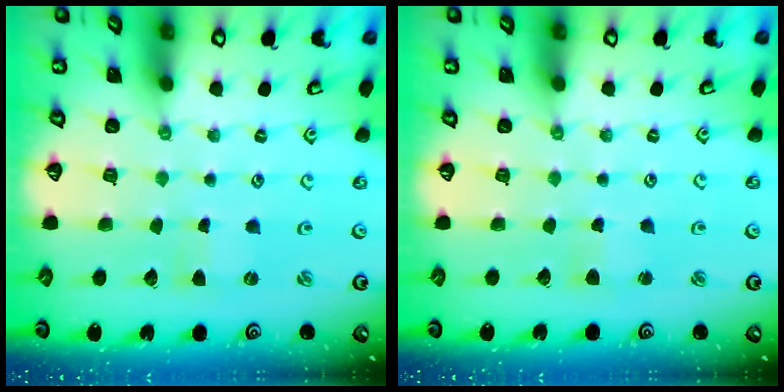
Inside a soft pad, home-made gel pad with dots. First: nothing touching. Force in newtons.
{"total": 2.7, "press": 2.7, "slide": 0.3}